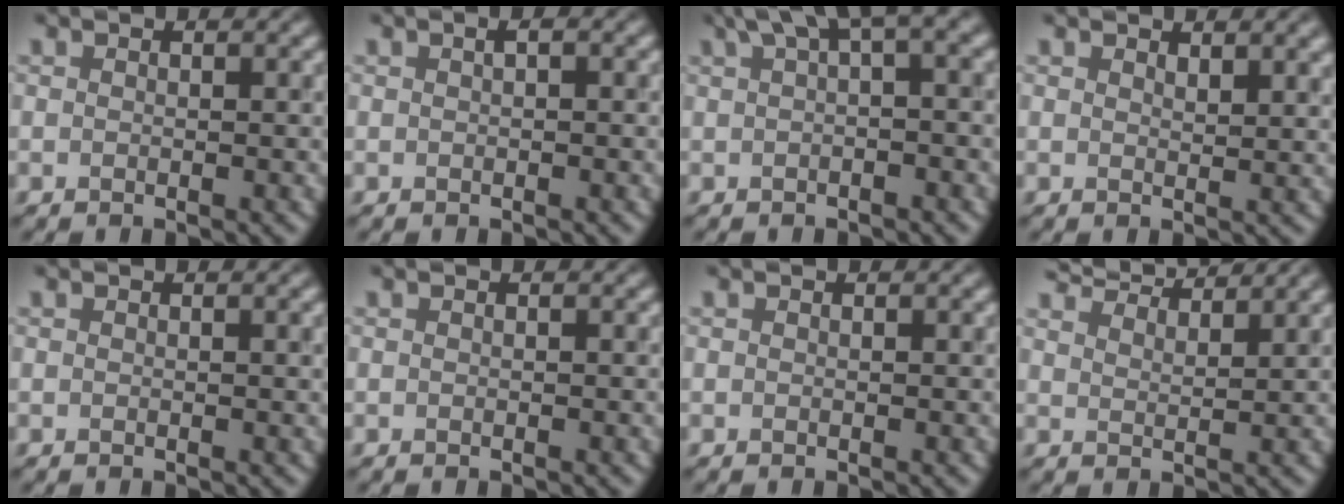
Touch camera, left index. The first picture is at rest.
{"total": 1.1, "force": [0.3, 0.2, 1.0], "torque": [-0.017, 0.006, 0.001]}
{"total": 4.8, "force": [2.1, 1.0, 4.2], "torque": [-0.051, 0.021, 0.031]}
{"total": 1.7, "force": [1.2, 0.4, 1.1], "torque": [-0.012, 0.003, 0.020]}
{"total": 1.0, "force": [0.1, 0.3, 1.0], "torque": [-0.011, 0.003, -0.002]}
{"total": 0.0}
{"total": 0.0}
{"total": 5.7, "force": [5.5, 0.6, 1.6], "torque": [-0.020, 0.011, 0.071]}